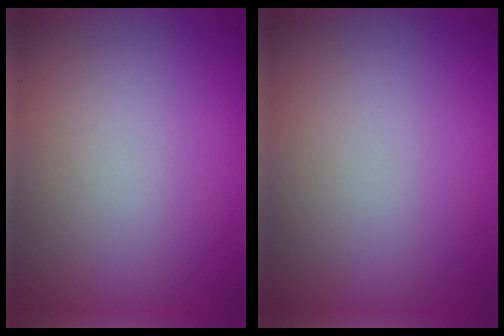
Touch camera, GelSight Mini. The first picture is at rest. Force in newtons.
{"total": 0.0}